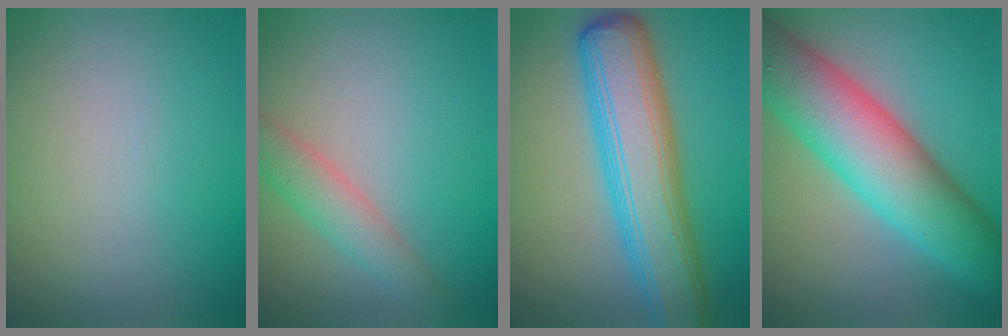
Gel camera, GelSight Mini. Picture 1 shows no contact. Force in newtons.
{"total": 2.9, "press": 2.9, "slide": 0.1}
{"total": 8.6, "press": 8.6, "slide": 0.2}
{"total": 10.3, "press": 10.3, "slide": 0.4}